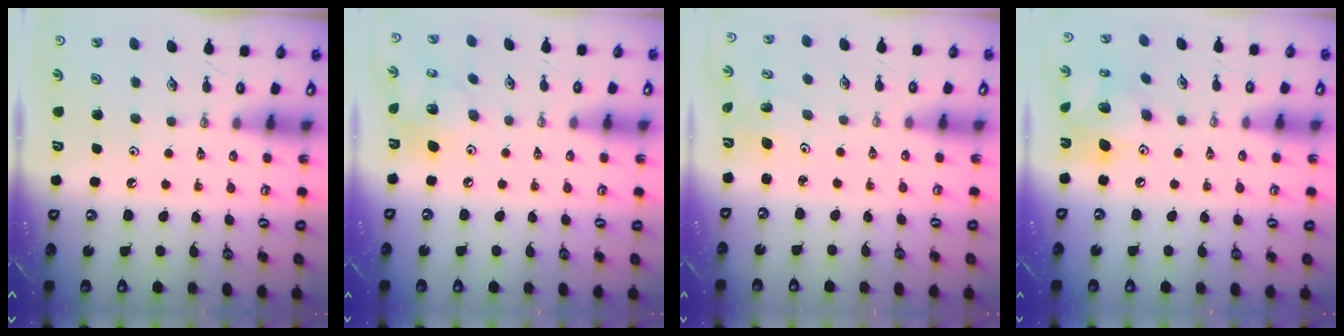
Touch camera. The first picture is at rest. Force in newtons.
{"total": 11.3, "press": 11.0, "slide": 2.2}
{"total": 2.0, "press": 2.0, "slide": 0.1}
{"total": 13.5, "press": 13.4, "slide": 1.2}